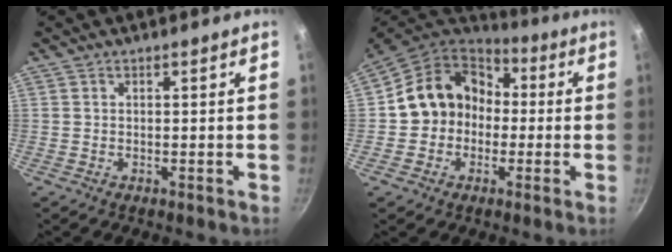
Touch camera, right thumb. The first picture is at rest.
{"total": 14.6, "force": [-1.0, 12.4, 7.7], "torque": [-0.100, 0.040, -0.029]}